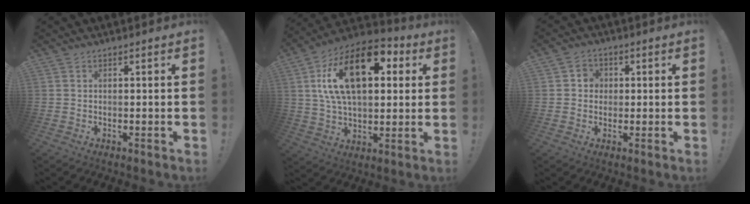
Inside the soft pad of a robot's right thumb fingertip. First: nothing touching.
{"total": 21.6, "force": [7.0, 11.6, 16.8], "torque": [-0.289, -0.018, 0.115]}
{"total": 3.9, "force": [0.1, 3.7, 1.2], "torque": [-0.014, 0.005, 0.000]}